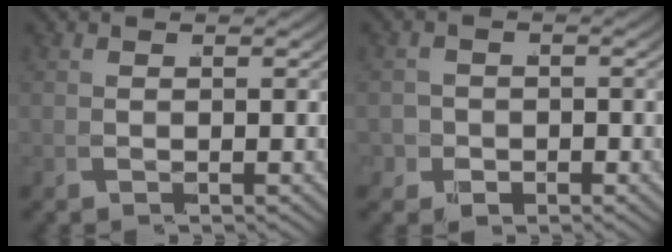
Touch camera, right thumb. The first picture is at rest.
{"total": 2.4, "force": [-1.1, 2.1, 0.6], "torque": [-0.017, -0.017, -0.010]}